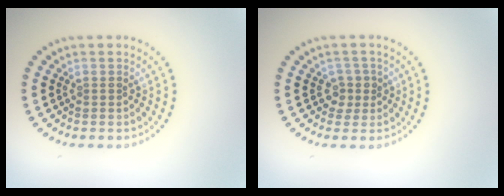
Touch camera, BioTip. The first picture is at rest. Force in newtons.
{"total": 1.3, "press": 1.2, "slide": 0.6}